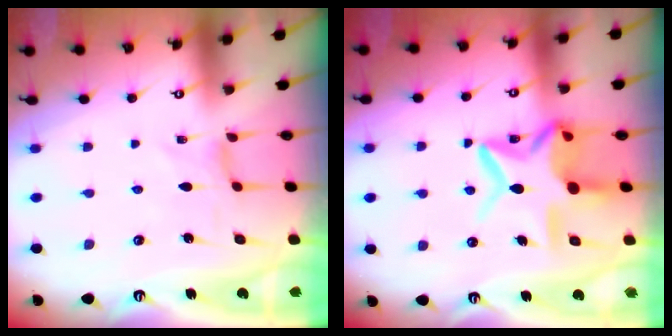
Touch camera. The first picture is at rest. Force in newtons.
{"total": 15.7, "press": 15.6, "slide": 1.2}